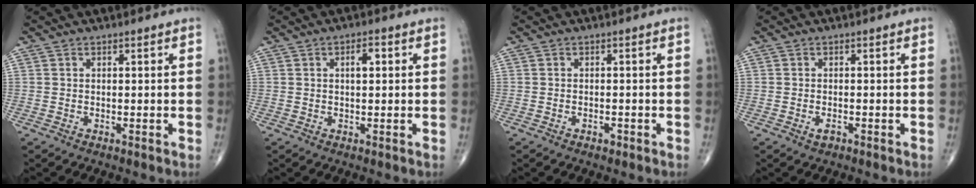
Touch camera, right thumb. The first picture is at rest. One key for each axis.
{"total": 2.9, "fx": 0.7, "fy": 1.3, "fz": 2.5, "tx": -0.035, "ty": 0.005, "tz": 0.009}
{"total": 0.9, "fx": -0.6, "fy": 0.5, "fz": 0.5, "tx": -0.006, "ty": 0.003, "tz": -0.008}
{"total": 1.3, "fx": -0.7, "fy": 0.7, "fz": 0.9, "tx": -0.015, "ty": 0.003, "tz": -0.011}